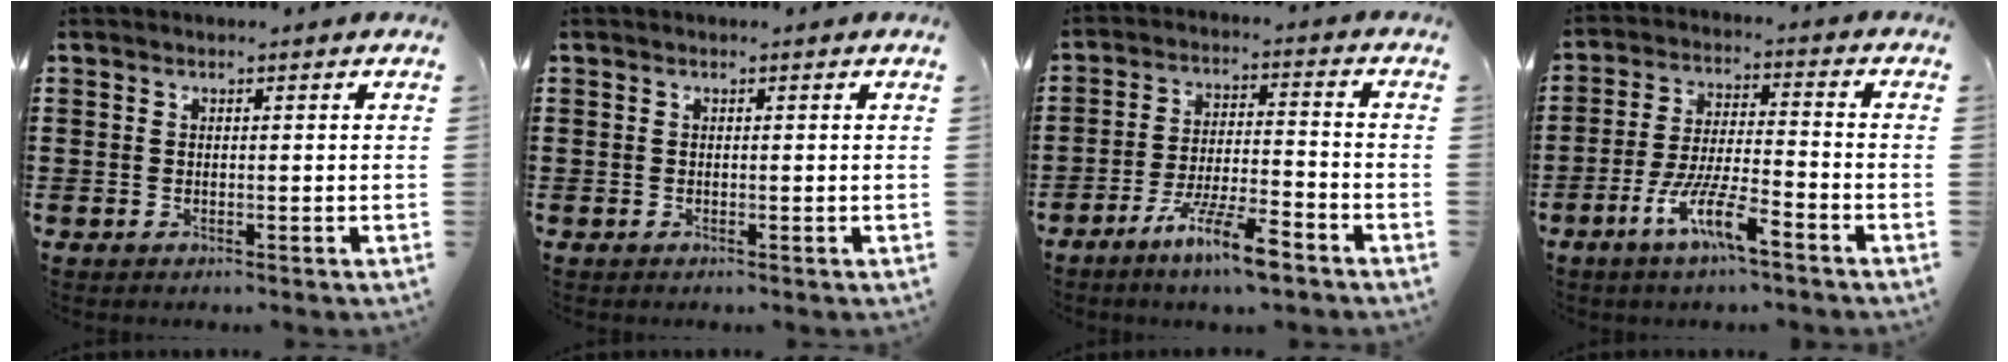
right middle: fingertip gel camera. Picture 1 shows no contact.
{"total": 0.0}
{"total": 8.7, "force": [-6.1, 1.2, 6.0], "torque": [-0.118, -0.001, -0.115]}
{"total": 8.6, "force": [-5.1, 1.7, 6.7], "torque": [-0.145, -0.007, -0.098]}